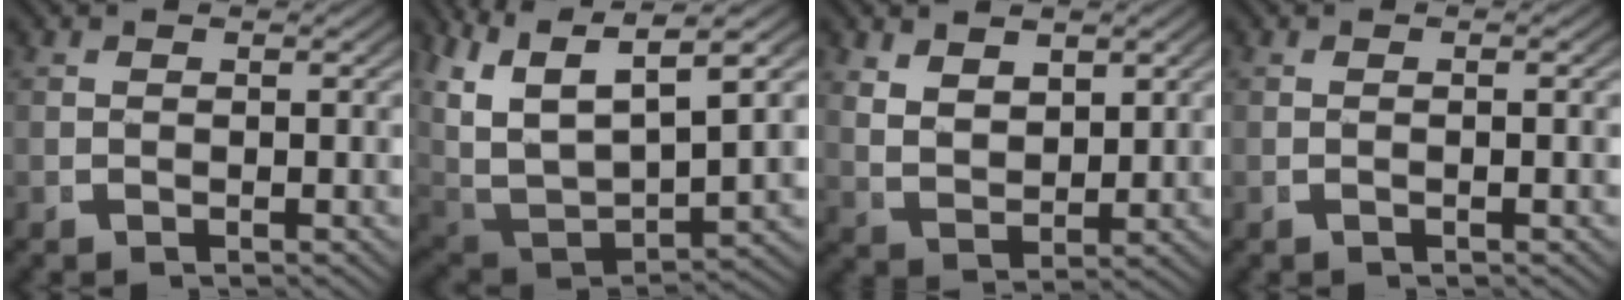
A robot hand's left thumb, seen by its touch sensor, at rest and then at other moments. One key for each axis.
{"total": 14.8, "fx": 1.1, "fy": 10.9, "fz": 10.0, "tx": -0.245, "ty": -0.059, "tz": 0.035}
{"total": 3.7, "fx": 1.8, "fy": 2.3, "fz": 2.2, "tx": -0.049, "ty": -0.016, "tz": 0.048}
{"total": 0.9, "fx": -0.2, "fy": -0.2, "fz": 0.9, "tx": -0.020, "ty": 0.003, "tz": -0.002}